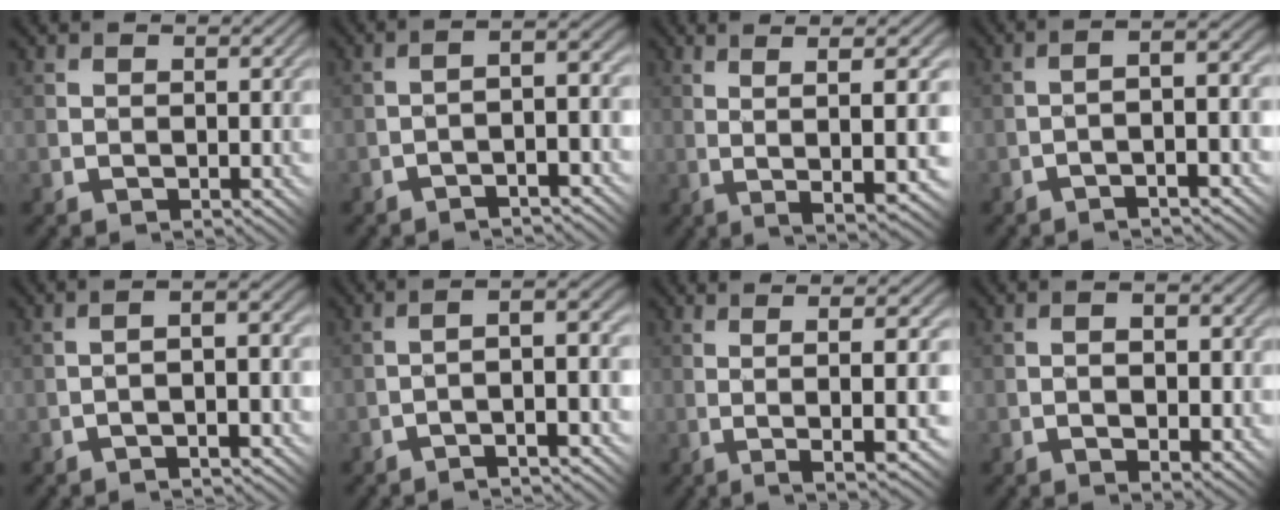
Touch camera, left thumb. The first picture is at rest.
{"total": 3.9, "force": [-1.7, 0.4, 3.4], "torque": [-0.052, 0.016, -0.035]}
{"total": 10.0, "force": [2.6, 0.7, 9.6], "torque": [-0.132, 0.022, 0.048]}
{"total": 5.8, "force": [-1.7, 0.9, 5.5], "torque": [-0.082, 0.015, -0.029]}
{"total": 4.7, "force": [-1.4, 1.2, 4.3], "torque": [-0.068, 0.009, -0.024]}
{"total": 5.7, "force": [-2.1, 0.7, 5.3], "torque": [-0.073, 0.022, -0.042]}
{"total": 9.1, "force": [0.8, 0.8, 9.0], "torque": [-0.115, 0.023, 0.012]}
{"total": 5.6, "force": [-0.6, 2.8, 4.7], "torque": [-0.063, 0.002, -0.001]}